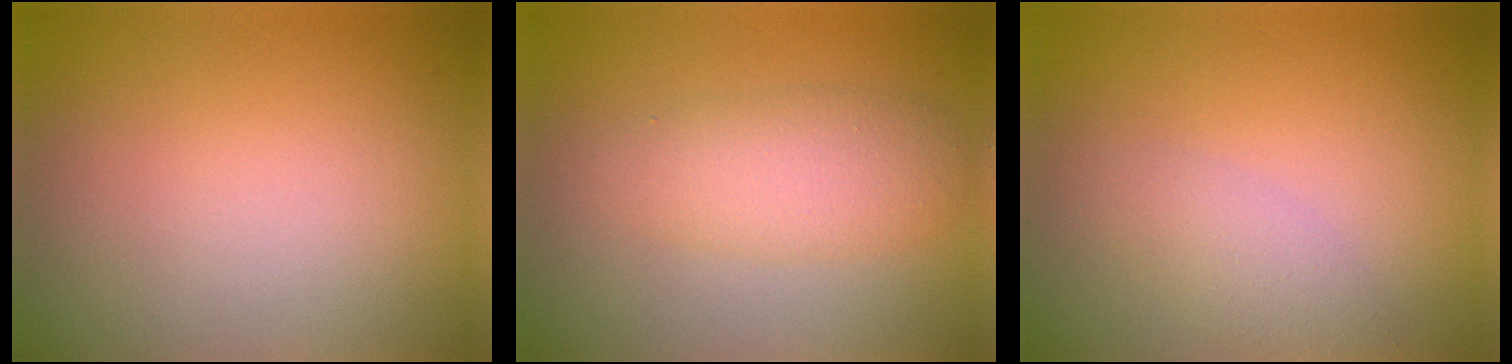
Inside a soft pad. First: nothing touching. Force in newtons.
{"total": 4.0, "press": 4.0, "slide": 0.0}
{"total": 2.3, "press": 2.3, "slide": 0.1}